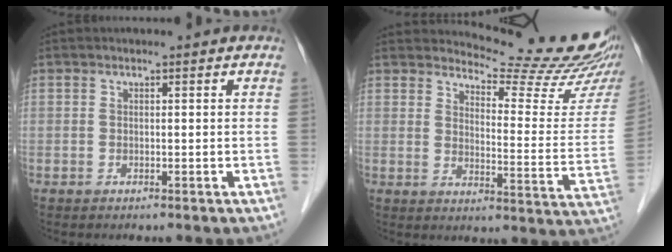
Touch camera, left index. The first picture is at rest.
{"total": 16.7, "force": [15.8, 0.2, 5.4], "torque": [-0.079, -0.104, 0.184]}